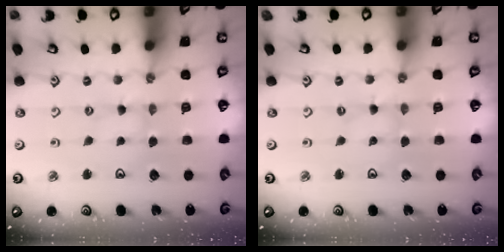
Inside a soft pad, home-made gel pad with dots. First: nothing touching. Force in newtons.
{"total": 0.0}